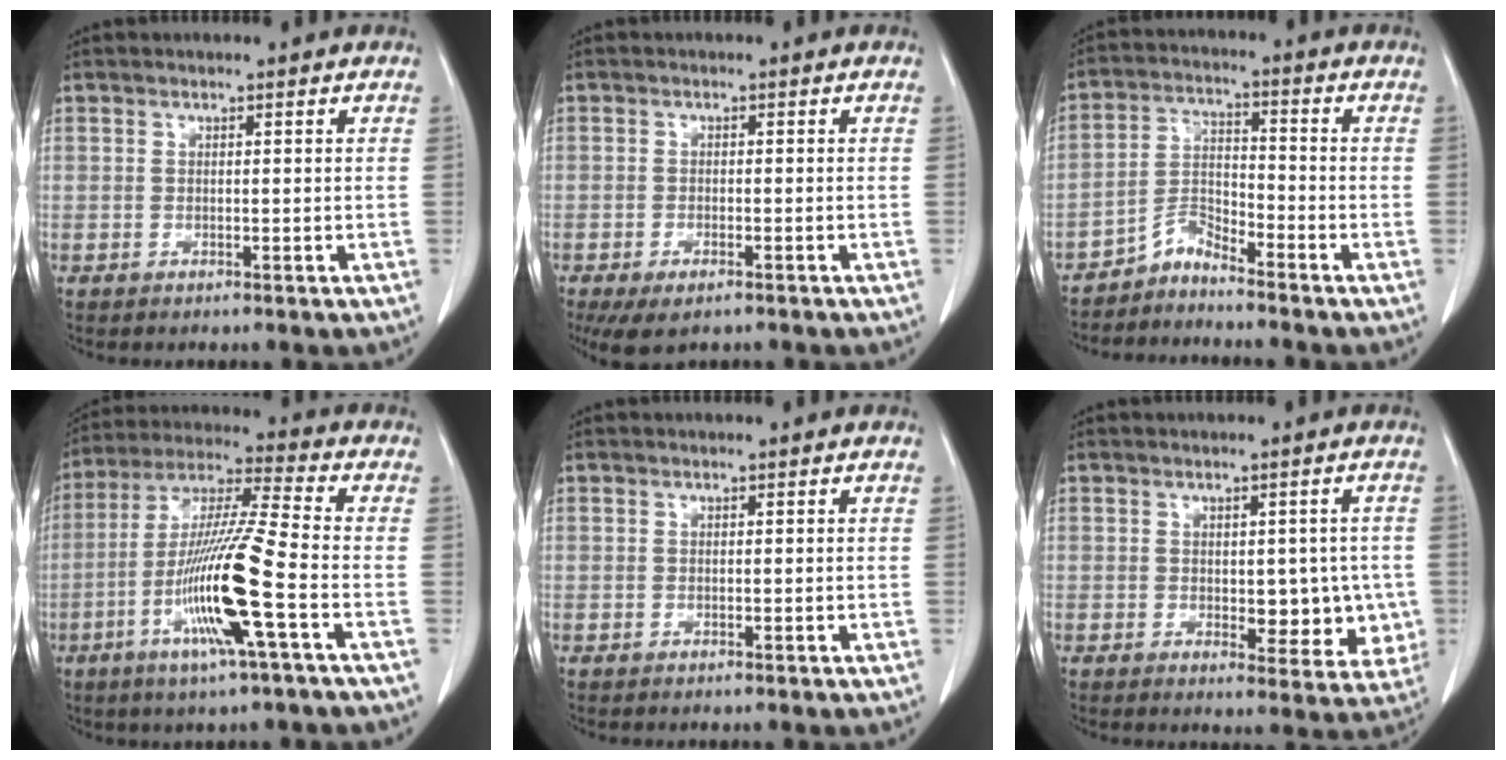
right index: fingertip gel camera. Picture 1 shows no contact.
{"total": 5.3, "force": [-3.6, 2.0, 3.3], "torque": [-0.054, -0.010, -0.056]}
{"total": 4.1, "force": [-4.0, 0.8, 0.7], "torque": [-0.010, 0.000, -0.078]}
{"total": 15.1, "force": [-4.9, -0.4, 14.3], "torque": [-0.286, -0.010, -0.096]}
{"total": 0.0}
{"total": 7.7, "force": [-0.6, 4.3, 6.3], "torque": [-0.055, 0.007, 0.006]}